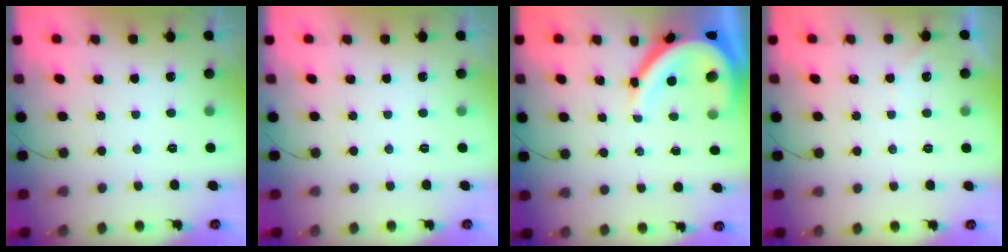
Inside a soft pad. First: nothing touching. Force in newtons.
{"total": 0.0}
{"total": 10.9, "press": 10.9, "slide": 1.1}
{"total": 2.5, "press": 2.4, "slide": 0.3}